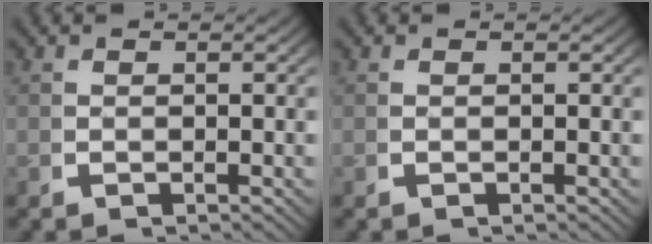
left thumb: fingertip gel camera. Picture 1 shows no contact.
{"total": 0.0}